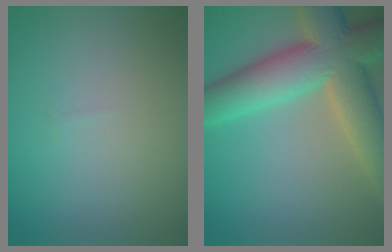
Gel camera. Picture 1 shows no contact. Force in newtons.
{"total": 11.5, "press": 11.5, "slide": 0.7}